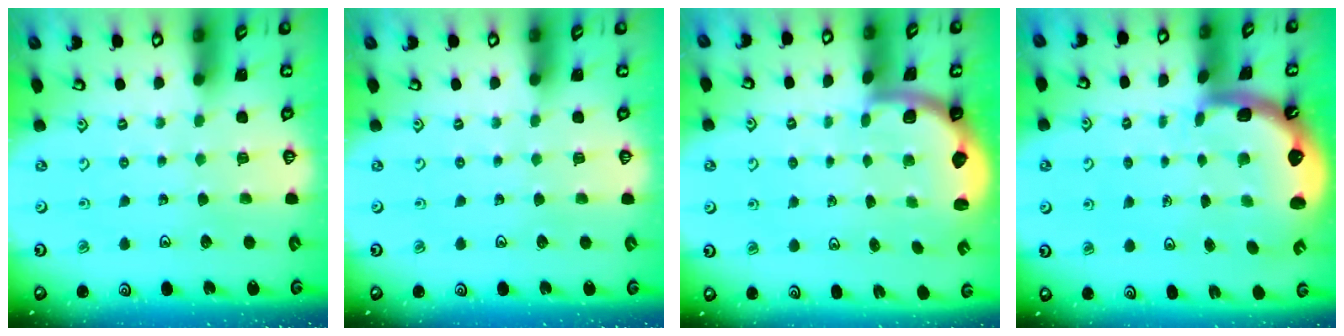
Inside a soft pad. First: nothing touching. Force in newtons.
{"total": 0.0}
{"total": 2.0, "press": 1.9, "slide": 0.5}
{"total": 3.4, "press": 2.6, "slide": 2.3}